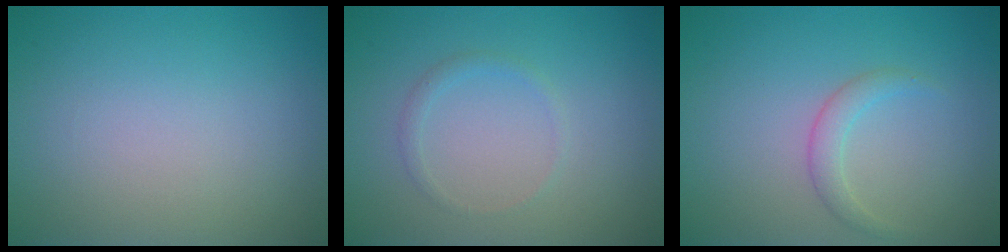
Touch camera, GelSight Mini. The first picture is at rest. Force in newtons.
{"total": 0.9, "press": 0.9, "slide": 0.1}
{"total": 1.6, "press": 1.6, "slide": 0.0}